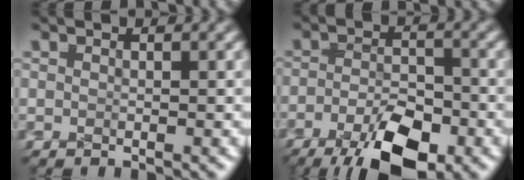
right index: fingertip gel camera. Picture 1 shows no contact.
{"total": 7.9, "force": [-5.0, 3.9, 4.6], "torque": [-0.057, -0.020, -0.077]}